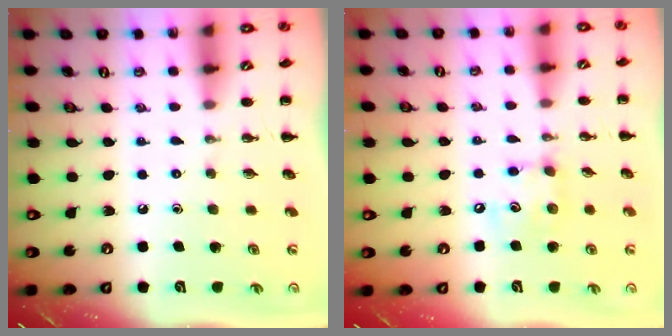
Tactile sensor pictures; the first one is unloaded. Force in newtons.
{"total": 7.1, "press": 7.1, "slide": 0.7}